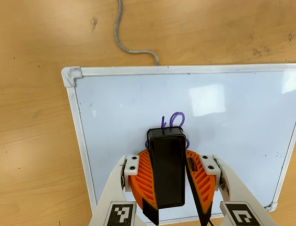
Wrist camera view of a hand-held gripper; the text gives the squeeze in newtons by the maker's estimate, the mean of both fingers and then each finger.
{"total": 14.3, "left": 14.3, "right": 14.3}